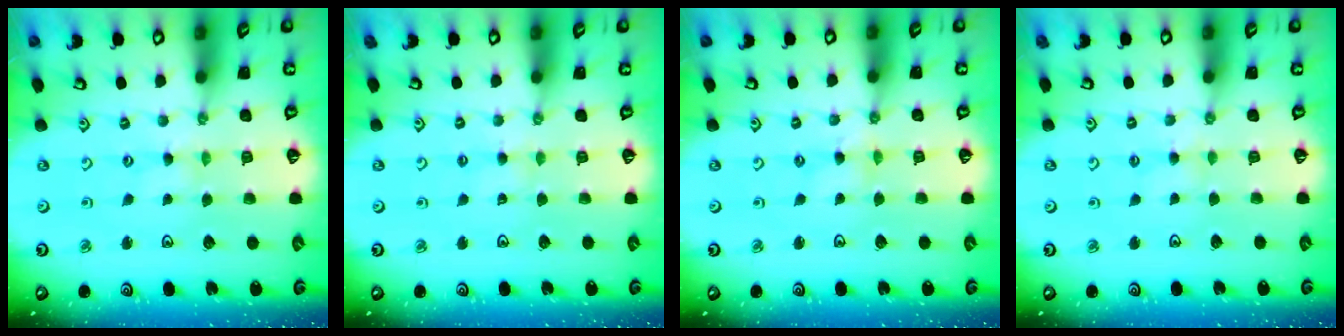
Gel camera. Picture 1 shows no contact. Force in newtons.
{"total": 2.0, "press": 2.0, "slide": 0.3}
{"total": 0.7, "press": 0.7, "slide": 0.2}
{"total": 1.9, "press": 1.8, "slide": 0.4}